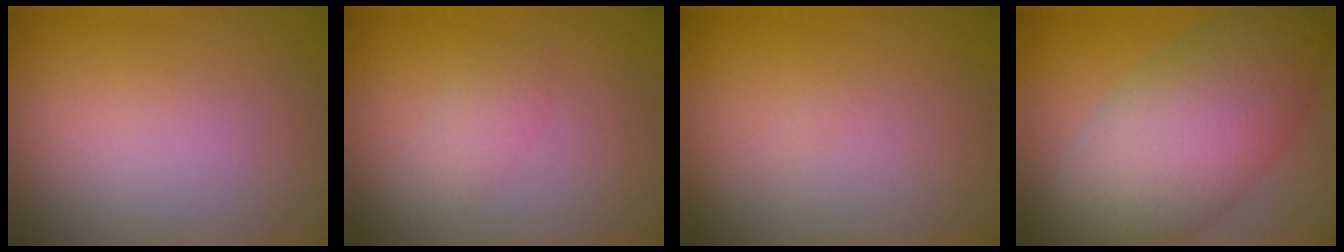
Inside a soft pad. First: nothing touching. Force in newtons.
{"total": 1.5, "press": 1.5, "slide": 0.0}
{"total": 0.0}
{"total": 10.5, "press": 10.5, "slide": 0.1}